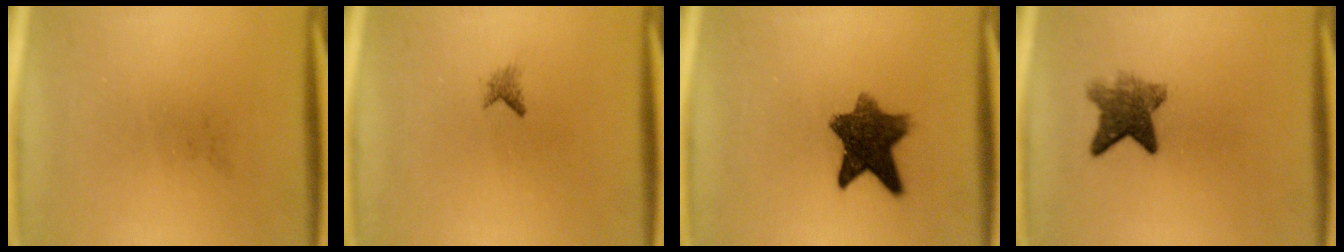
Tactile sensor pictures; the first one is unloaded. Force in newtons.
{"total": 0.9}
{"total": 9.5}
{"total": 5.6}